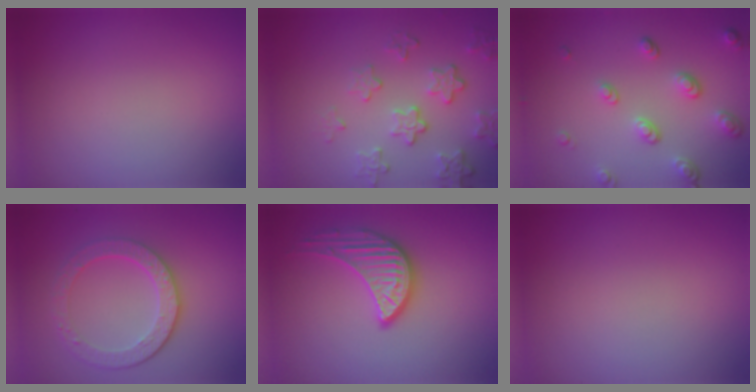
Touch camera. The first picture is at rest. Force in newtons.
{"total": 4.1, "press": 3.2, "slide": 2.7}
{"total": 3.4, "press": 2.7, "slide": 2.2}
{"total": 4.5, "press": 3.3, "slide": 3.1}
{"total": 3.3, "press": 3.1, "slide": 1.2}
{"total": 0.0}